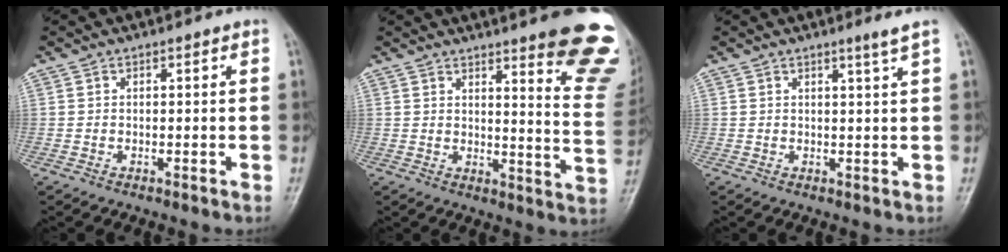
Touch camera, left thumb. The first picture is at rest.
{"total": 17.5, "force": [12.2, 2.8, 12.2], "torque": [-0.116, -0.090, 0.140]}
{"total": 2.1, "force": [1.3, -0.6, 1.4], "torque": [-0.027, -0.016, 0.025]}